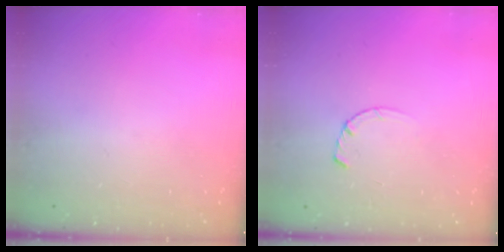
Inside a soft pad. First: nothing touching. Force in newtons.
{"total": 3.3, "press": 3.3, "slide": 0.3}